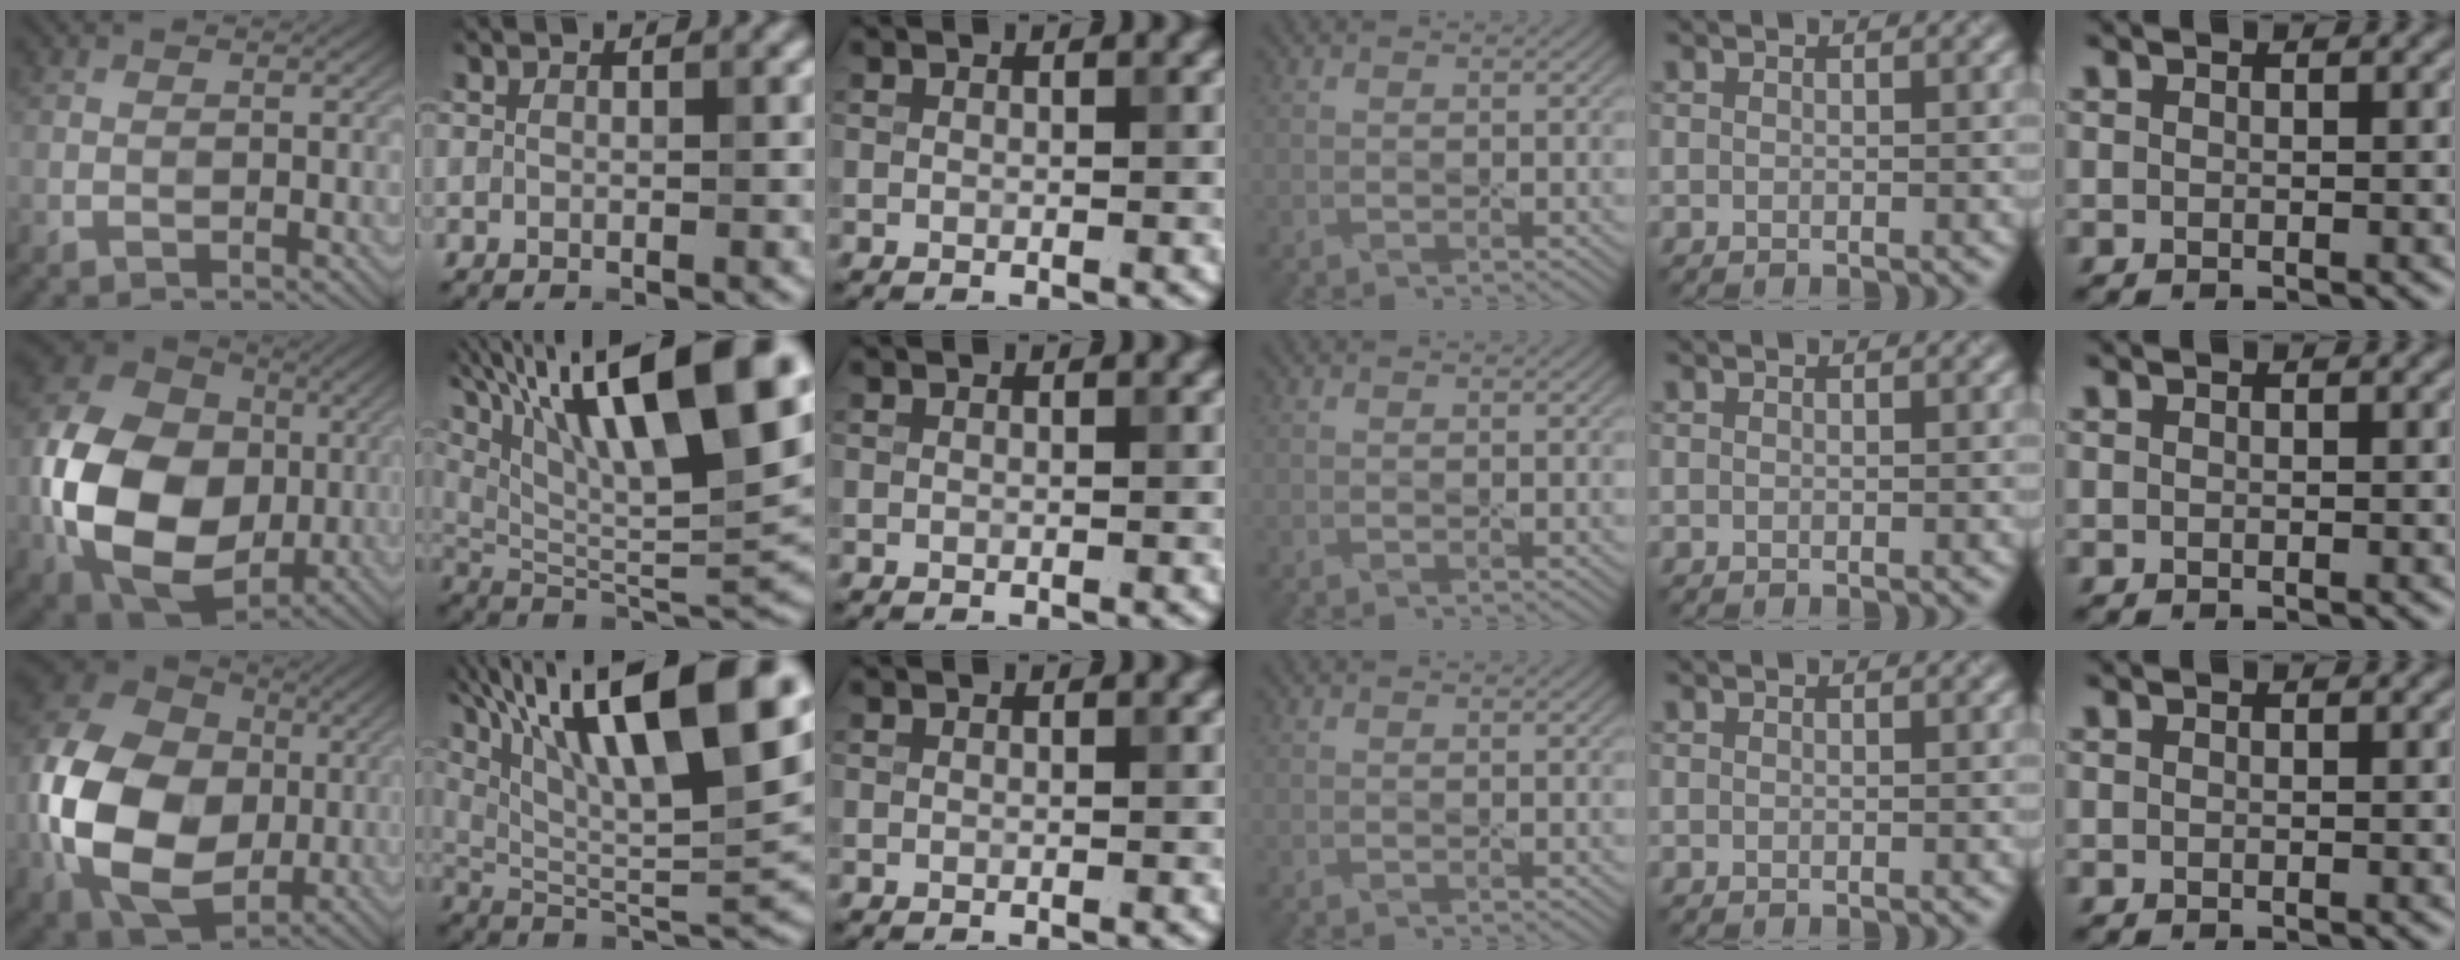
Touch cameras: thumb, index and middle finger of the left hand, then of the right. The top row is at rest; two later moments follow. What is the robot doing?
{"motion": "peel", "object": "plastic wrap"}